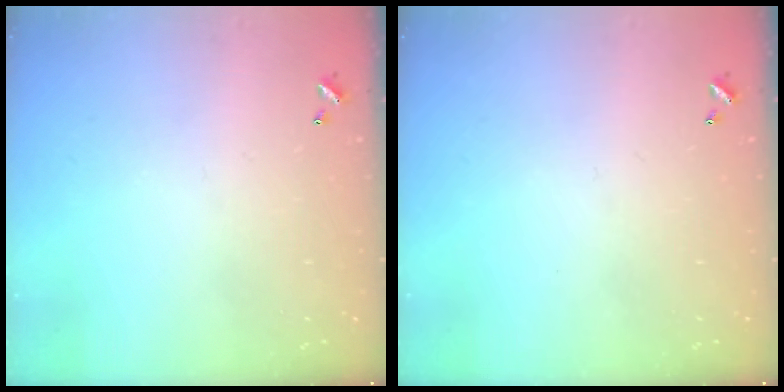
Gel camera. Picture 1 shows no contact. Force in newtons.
{"total": 0.0}